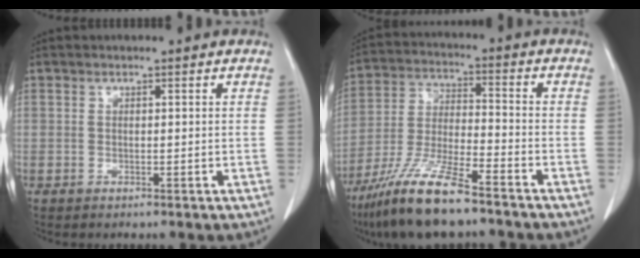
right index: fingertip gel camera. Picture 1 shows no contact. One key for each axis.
{"total": 13.1, "fx": -9.6, "fy": 1.6, "fz": 8.7, "tx": -0.178, "ty": -0.028, "tz": -0.179}